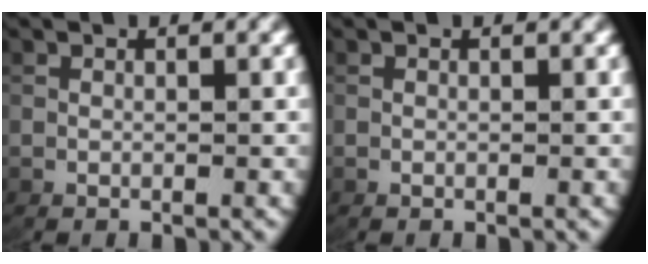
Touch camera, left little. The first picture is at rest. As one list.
[{"total": 0.0}]